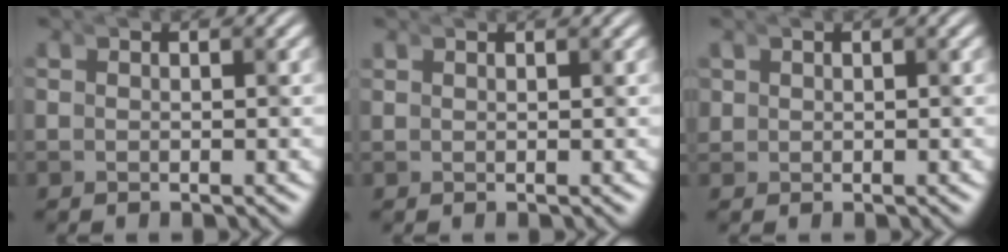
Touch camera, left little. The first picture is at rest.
{"total": 0.5, "force": [0.4, 0.2, -0.1], "torque": [0.000, 0.000, 0.007]}
{"total": 0.7, "force": [0.5, 0.3, -0.3], "torque": [-0.002, -0.007, 0.014]}